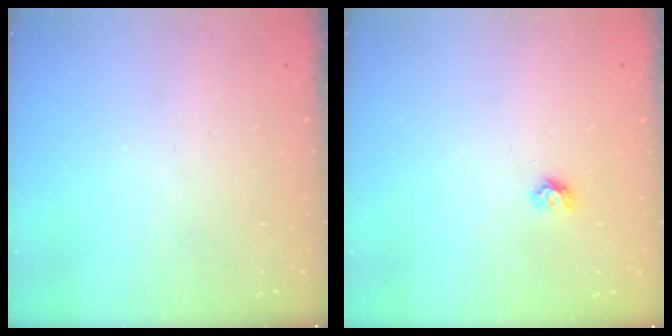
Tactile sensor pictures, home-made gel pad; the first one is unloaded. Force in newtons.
{"total": 4.2, "press": 4.2, "slide": 0.4}